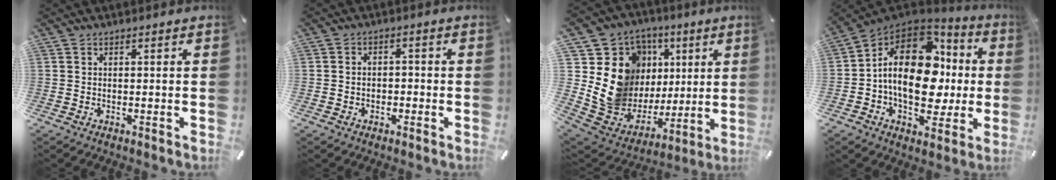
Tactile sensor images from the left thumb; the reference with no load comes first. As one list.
[{"total": 2.7, "force": [-1.2, 2.2, 1.1], "torque": [-0.023, 0.008, -0.026]}, {"total": 15.9, "force": [3.1, 14.9, 4.7], "torque": [-0.080, -0.052, 0.091]}, {"total": 21.0, "force": [0.9, 13.9, 15.7], "torque": [-0.274, -0.002, 0.020]}]